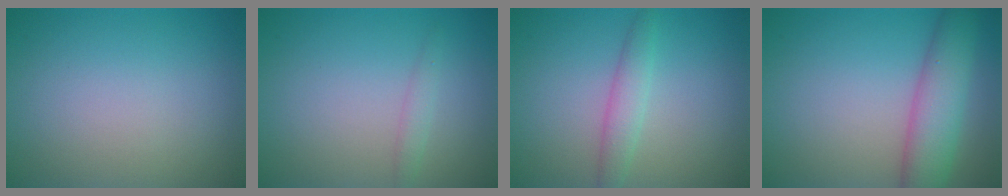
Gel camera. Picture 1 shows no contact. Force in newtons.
{"total": 1.0, "press": 1.0, "slide": 0.0}
{"total": 2.2, "press": 2.2, "slide": 0.2}
{"total": 5.7, "press": 5.7, "slide": 0.2}